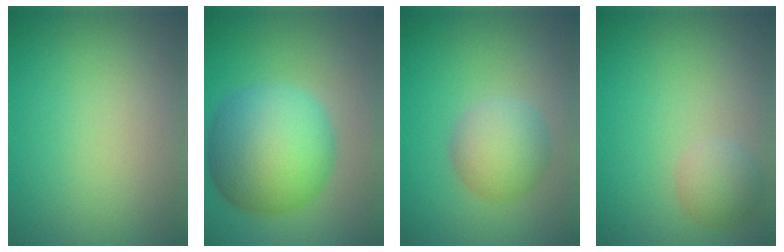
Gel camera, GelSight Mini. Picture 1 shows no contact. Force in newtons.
{"total": 9.8, "press": 9.8, "slide": 0.1}
{"total": 3.8, "press": 3.8, "slide": 0.1}
{"total": 2.2, "press": 2.2, "slide": 0.1}